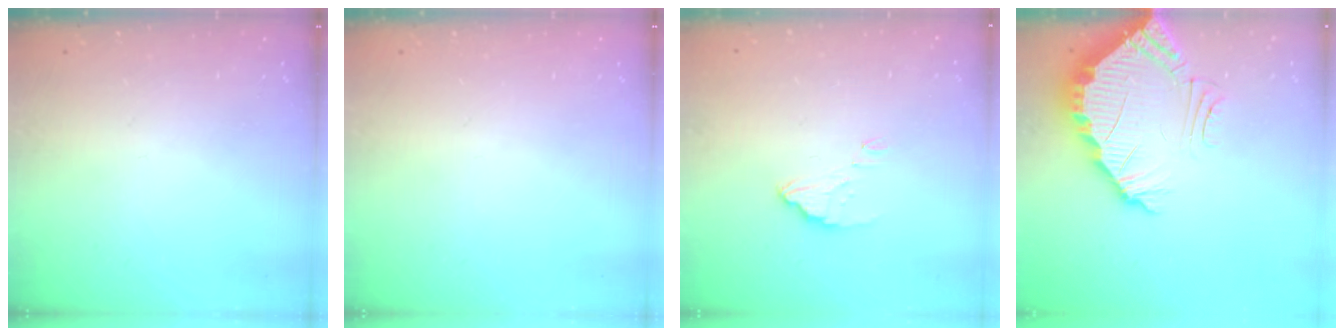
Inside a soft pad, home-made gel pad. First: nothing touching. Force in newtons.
{"total": 0.0}
{"total": 3.4, "press": 3.4, "slide": 0.3}
{"total": 4.2, "press": 4.2, "slide": 0.3}